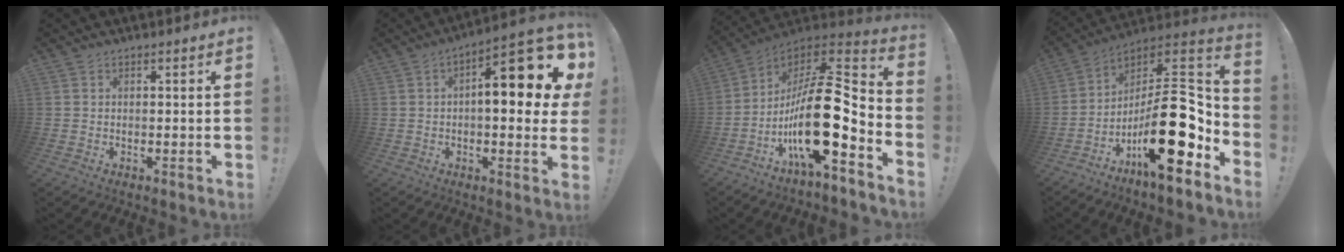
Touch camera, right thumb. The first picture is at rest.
{"total": 16.2, "force": [3.3, 5.7, 14.8], "torque": [-0.197, -0.014, 0.044]}
{"total": 22.3, "force": [-5.1, 8.0, 20.2], "torque": [-0.357, 0.004, -0.089]}
{"total": 24.2, "force": [-7.4, 8.8, 21.3], "torque": [-0.345, 0.028, -0.119]}